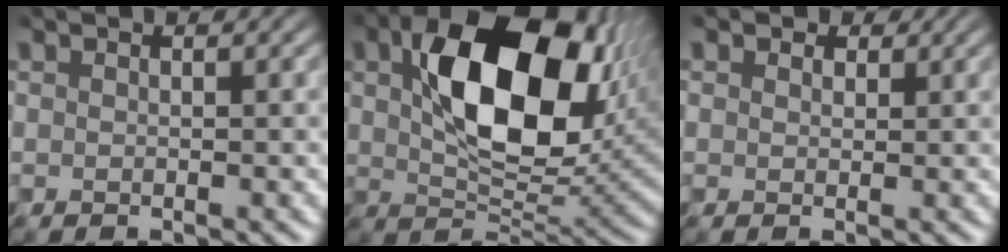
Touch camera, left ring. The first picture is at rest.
{"total": 11.9, "force": [3.6, 6.6, 9.3], "torque": [-0.151, 0.008, 0.068]}
{"total": 1.6, "force": [0.8, 1.2, 0.8], "torque": [-0.011, 0.006, 0.007]}